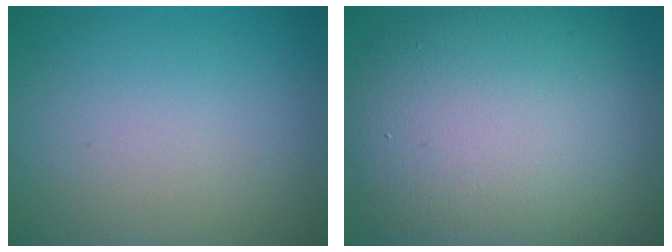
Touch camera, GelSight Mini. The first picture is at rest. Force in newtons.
{"total": 13.4, "press": 13.3, "slide": 0.8}